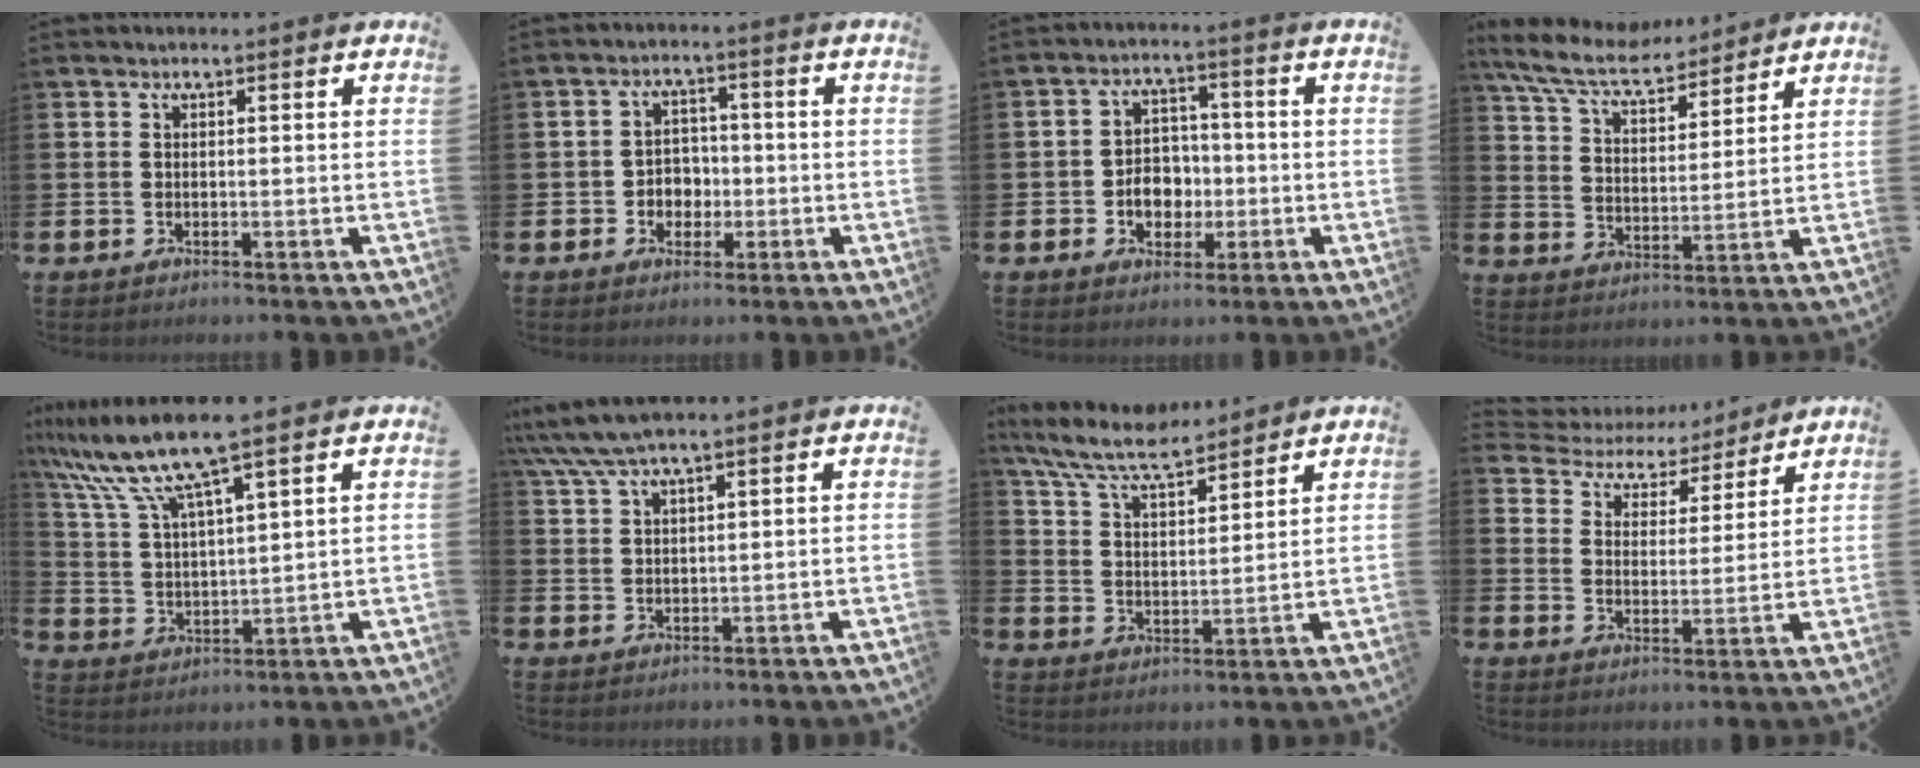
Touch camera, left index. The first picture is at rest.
{"total": 3.4, "force": [-0.7, 3.2, 1.0], "torque": [-0.019, 0.000, -0.024]}
{"total": 5.0, "force": [-1.2, 4.2, 2.4], "torque": [-0.035, 0.003, -0.029]}
{"total": 8.5, "force": [7.7, 1.9, 3.1], "torque": [-0.091, -0.039, 0.136]}
{"total": 9.7, "force": [8.2, 0.6, 5.2], "torque": [-0.134, -0.032, 0.141]}
{"total": 4.9, "force": [4.2, 0.4, 2.4], "torque": [-0.060, -0.007, 0.078]}
{"total": 7.8, "force": [7.2, 1.3, 2.9], "torque": [-0.082, -0.035, 0.127]}
{"total": 5.3, "force": [4.8, 2.4, 0.0], "torque": [-0.035, -0.040, 0.078]}